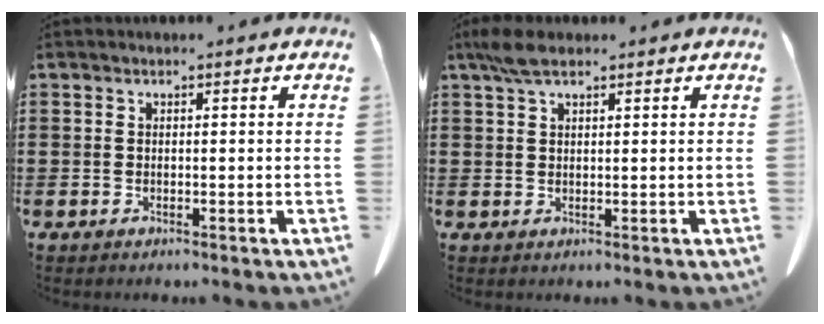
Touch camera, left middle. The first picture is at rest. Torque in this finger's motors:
{"motor_torque": [0.66, 0.63, 0.25, 0.02]}